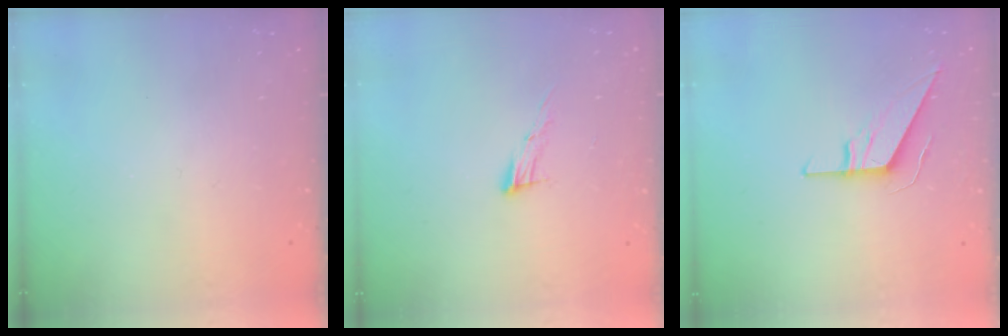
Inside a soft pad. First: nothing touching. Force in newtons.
{"total": 8.5, "press": 8.4, "slide": 1.5}
{"total": 9.2, "press": 9.1, "slide": 0.9}